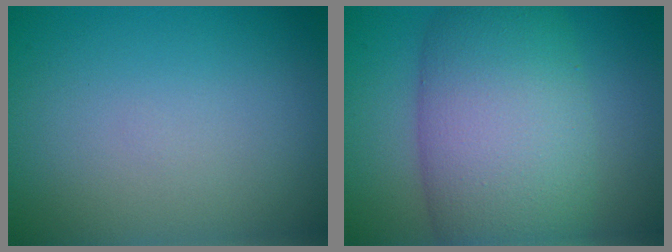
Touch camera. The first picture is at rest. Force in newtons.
{"total": 11.5, "press": 11.4, "slide": 0.5}